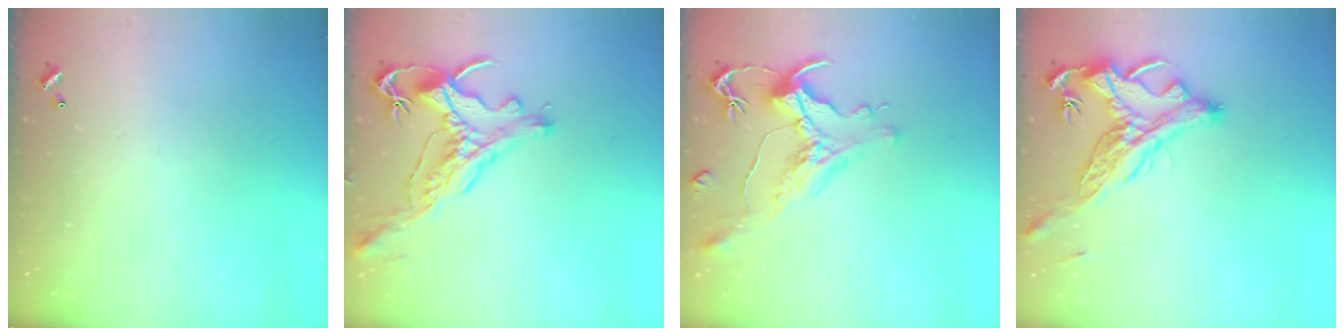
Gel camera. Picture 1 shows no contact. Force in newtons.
{"total": 1.2, "press": 0.9, "slide": 0.9}
{"total": 1.5, "press": 0.7, "slide": 1.3}
{"total": 4.1, "press": 3.9, "slide": 1.2}